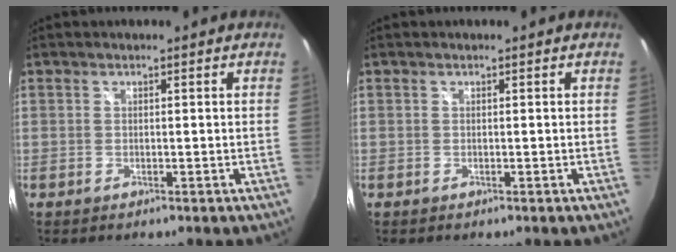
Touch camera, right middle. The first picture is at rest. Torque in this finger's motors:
{"motor_torque": [0.00, -0.02, -0.01, 0.00]}